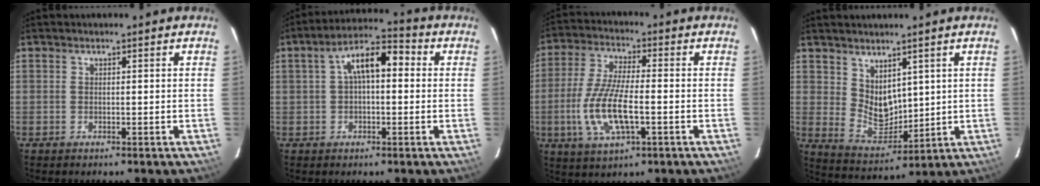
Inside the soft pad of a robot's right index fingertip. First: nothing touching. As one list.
[{"total": 8.7, "force": [1.2, 4.1, 7.6], "torque": [-0.134, 0.033, 0.017]}, {"total": 12.4, "force": [-3.2, 3.9, 11.4], "torque": [-0.240, -0.008, -0.061]}, {"total": 7.6, "force": [4.1, 4.9, 4.1], "torque": [-0.072, -0.009, 0.096]}]